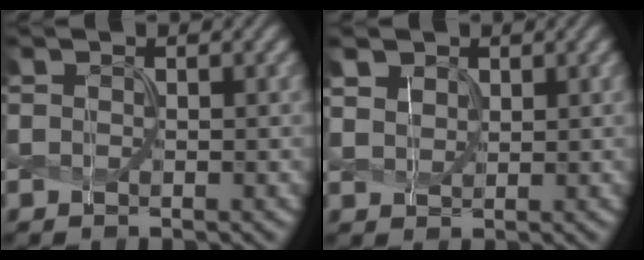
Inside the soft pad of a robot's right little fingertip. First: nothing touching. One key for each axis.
{"total": 2.4, "fx": 1.5, "fy": 1.7, "fz": 0.9, "tx": -0.033, "ty": 0.001, "tz": 0.035}